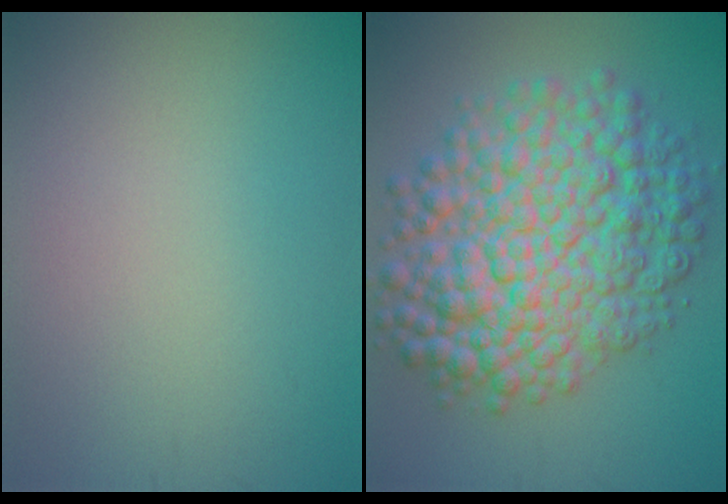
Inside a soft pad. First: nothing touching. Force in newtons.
{"total": 11.4, "press": 11.4, "slide": 0.2}